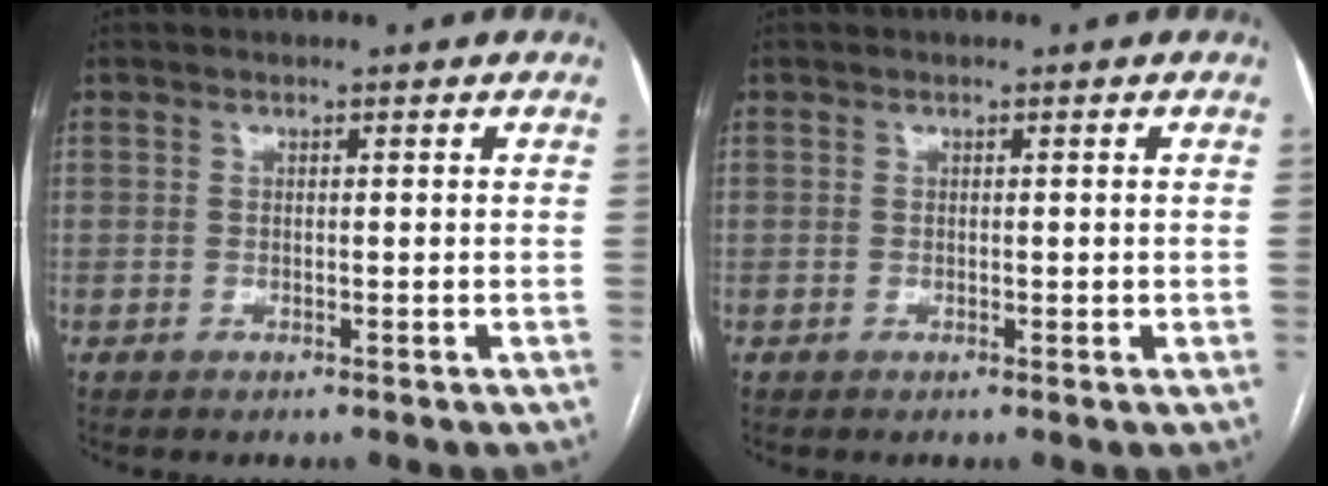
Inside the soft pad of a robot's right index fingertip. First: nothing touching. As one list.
[{"total": 0.8, "force": [0.0, 0.4, 0.6], "torque": [-0.010, 0.000, 0.002]}]